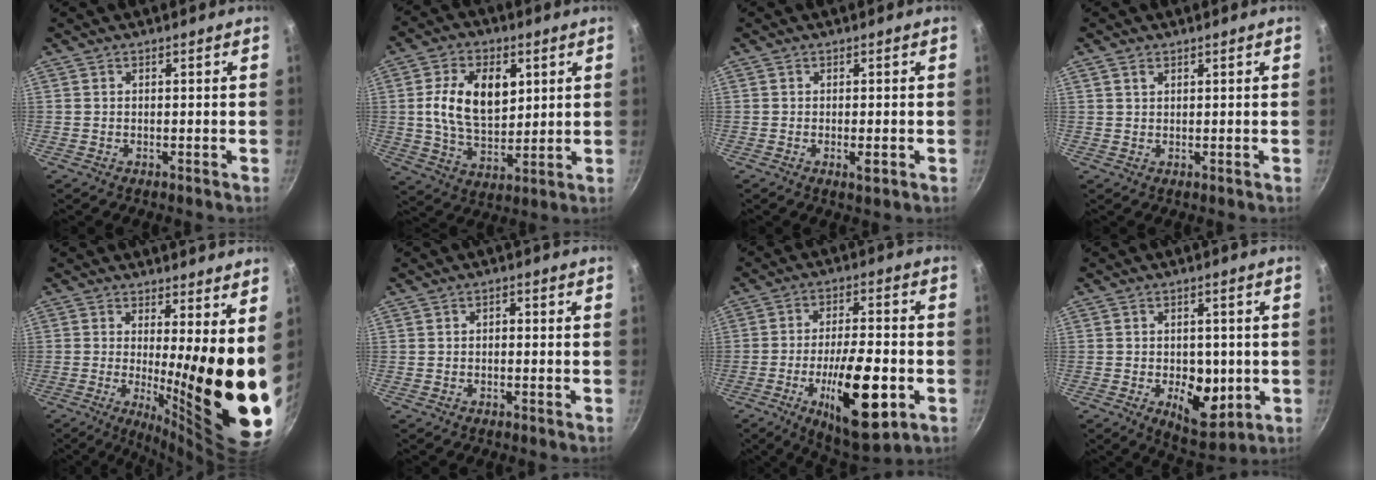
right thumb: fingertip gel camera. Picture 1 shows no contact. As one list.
[{"total": 14.2, "force": [3.2, 8.9, 10.6], "torque": [-0.164, -0.011, 0.055]}, {"total": 2.3, "force": [-0.7, 0.7, 2.0], "torque": [-0.040, -0.001, -0.011]}, {"total": 1.4, "force": [0.8, 0.9, 0.7], "torque": [-0.011, -0.001, 0.014]}, {"total": 16.1, "force": [0.5, 3.0, 15.8], "torque": [-0.212, -0.045, 0.014]}, {"total": 1.1, "force": [-0.4, 0.6, 0.8], "torque": [-0.012, 0.009, -0.007]}, {"total": 18.0, "force": [-5.8, 6.2, 15.9], "torque": [-0.248, 0.020, -0.088]}, {"total": 10.3, "force": [-2.1, 6.2, 8.0], "torque": [-0.074, -0.010, -0.019]}]